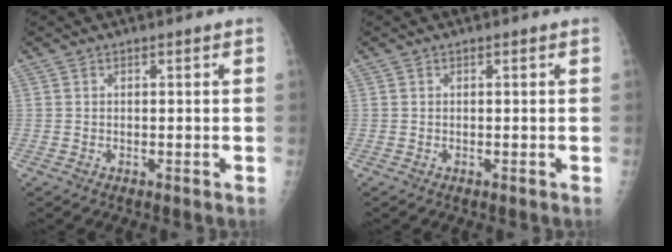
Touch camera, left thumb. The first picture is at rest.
{"total": 0.0}